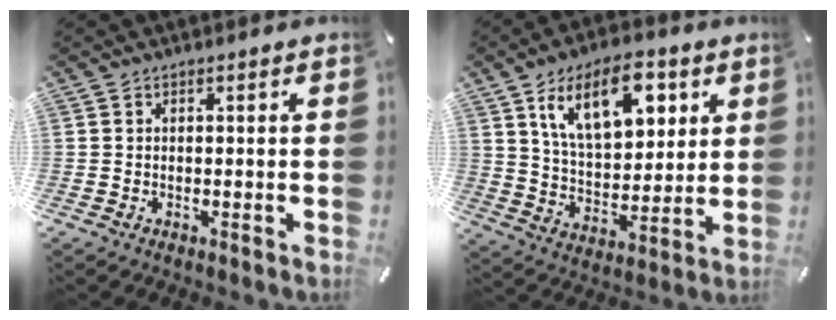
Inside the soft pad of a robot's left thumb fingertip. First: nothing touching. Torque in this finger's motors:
{"motor_torque": [2.35, 2.34, 1.39, -1.38, 0.49]}